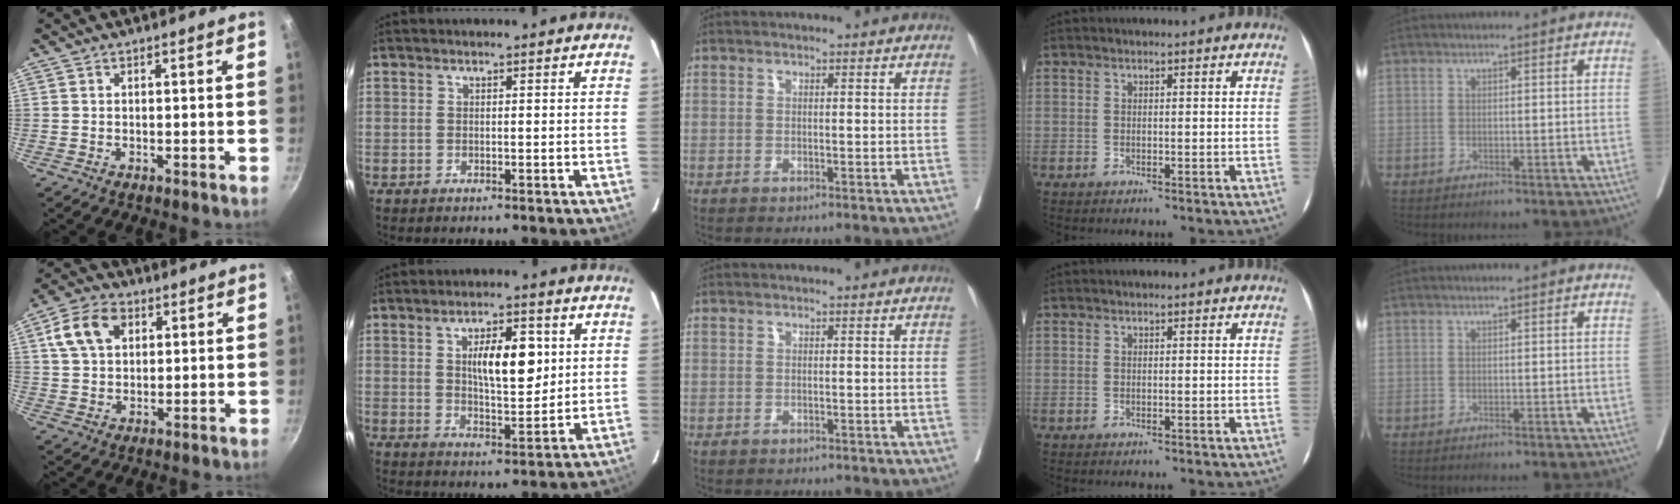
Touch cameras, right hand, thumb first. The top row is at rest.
{"thumb": {"total": 9.9, "force": [3.4, 6.8, 6.3], "torque": [-0.105, 0.006, 0.057]}, "index": {"total": 9.1, "force": [2.3, 3.1, 8.3], "torque": [-0.133, 0.006, 0.043]}, "middle": {"total": 0.6, "force": [-0.6, 0.3, 0.1], "torque": [-0.006, 0.001, -0.011]}}